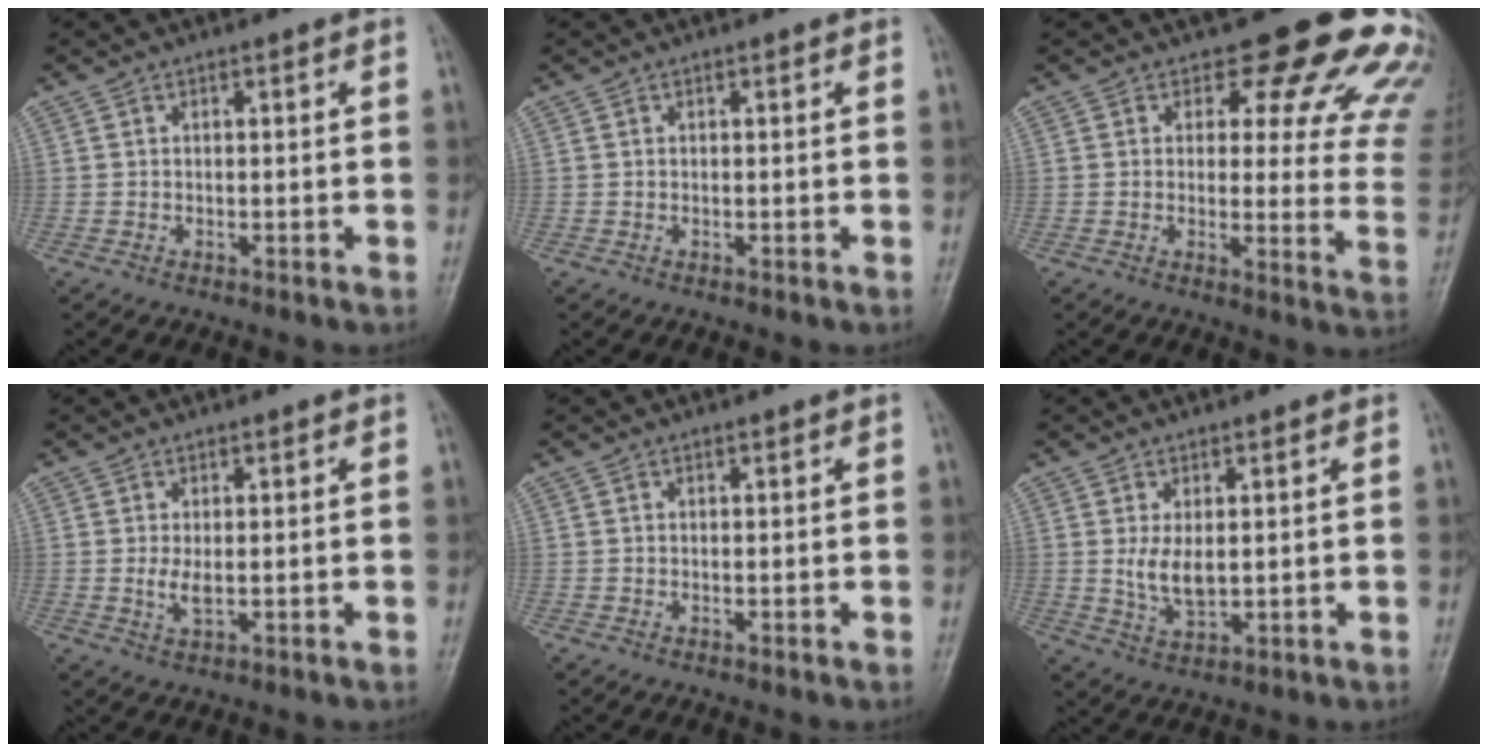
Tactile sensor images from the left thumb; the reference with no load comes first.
{"total": 0.0}
{"total": 17.5, "force": [13.9, 7.0, 7.8], "torque": [-0.034, -0.097, 0.133]}
{"total": 2.5, "force": [0.3, 1.1, 2.3], "torque": [-0.045, -0.008, 0.012]}
{"total": 0.0}
{"total": 5.0, "force": [0.9, 2.6, 4.2], "torque": [-0.071, -0.016, 0.025]}